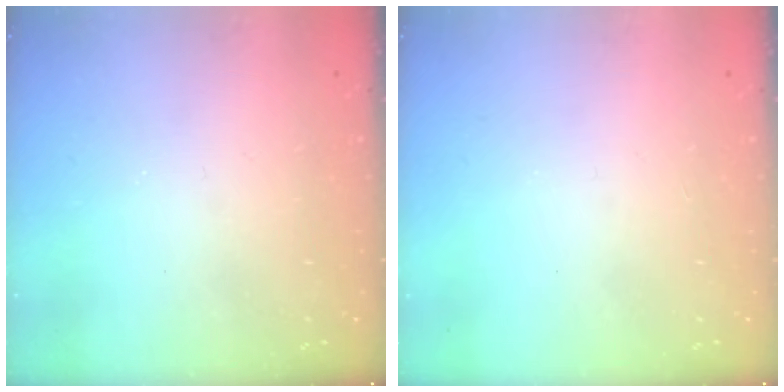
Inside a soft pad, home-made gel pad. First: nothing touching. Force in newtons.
{"total": 0.0}